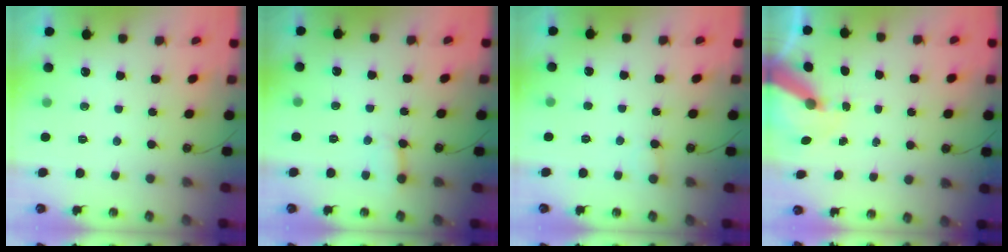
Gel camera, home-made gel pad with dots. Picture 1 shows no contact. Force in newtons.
{"total": 3.4, "press": 3.4, "slide": 0.2}
{"total": 3.9, "press": 3.9, "slide": 0.6}
{"total": 8.9, "press": 8.8, "slide": 1.2}